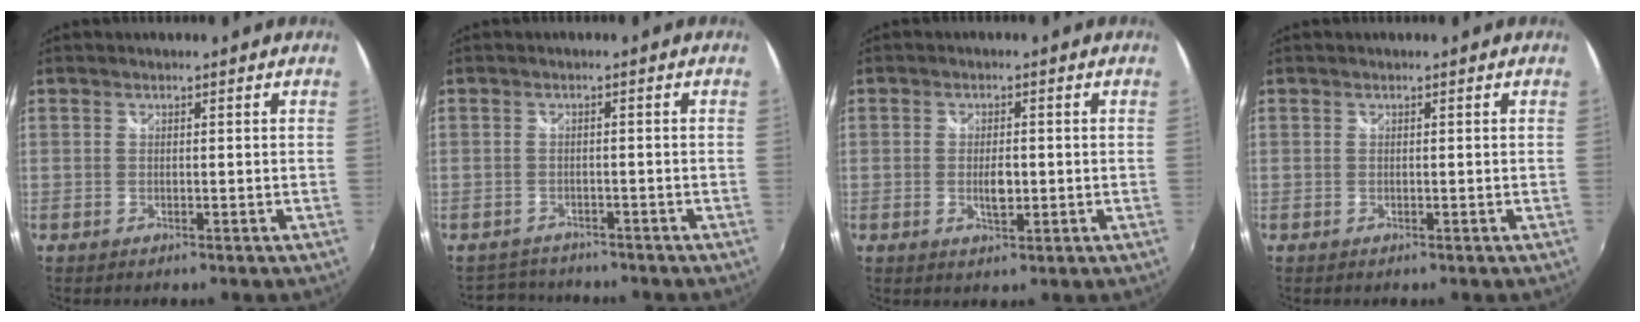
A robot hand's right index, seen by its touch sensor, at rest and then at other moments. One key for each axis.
{"total": 4.9, "fx": -4.5, "fy": 1.8, "fz": 0.3, "tx": -0.020, "ty": -0.001, "tz": -0.074}
{"total": 3.5, "fx": -0.5, "fy": 1.5, "fz": 3.1, "tx": -0.054, "ty": -0.003, "tz": -0.008}
{"total": 0.0}